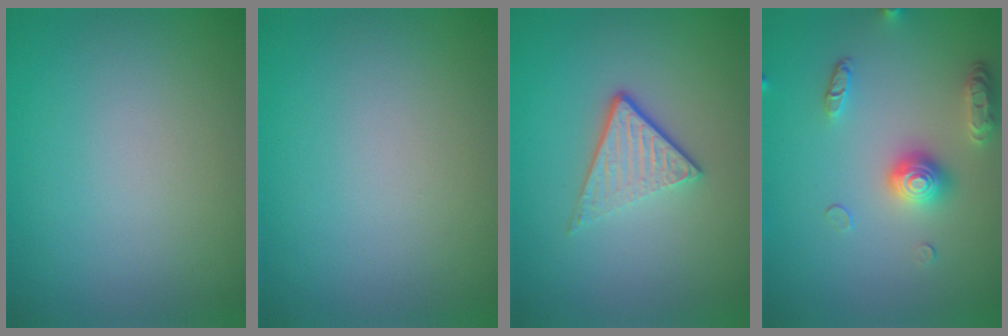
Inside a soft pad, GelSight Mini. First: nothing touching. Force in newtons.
{"total": 0.0}
{"total": 3.6, "press": 2.4, "slide": 2.7}
{"total": 3.6, "press": 3.0, "slide": 2.0}